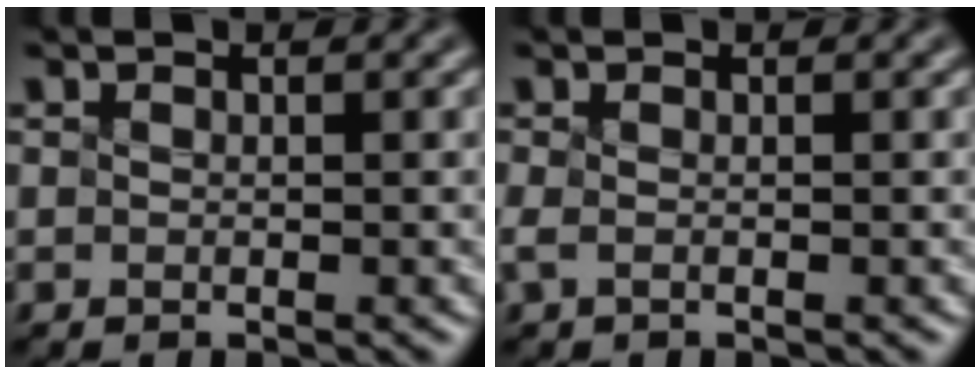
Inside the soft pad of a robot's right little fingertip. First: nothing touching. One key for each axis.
{"total": 0.9, "fx": -0.1, "fy": 0.3, "fz": 0.8, "tx": -0.021, "ty": -0.003, "tz": -0.004}